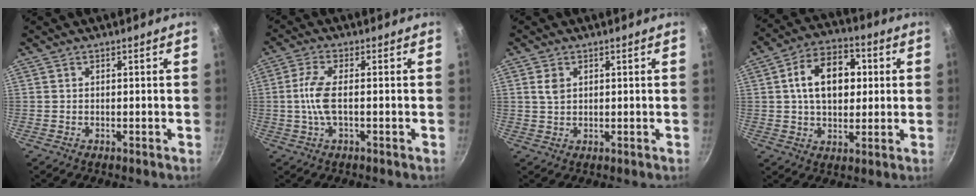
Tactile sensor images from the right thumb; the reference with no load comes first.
{"total": 5.9, "force": [-0.7, 1.9, 5.5], "torque": [-0.130, 0.006, -0.019]}
{"total": 2.8, "force": [1.0, 2.0, 1.8], "torque": [-0.029, -0.002, 0.020]}
{"total": 14.4, "force": [2.5, 9.6, 10.4], "torque": [-0.133, 0.016, 0.029]}